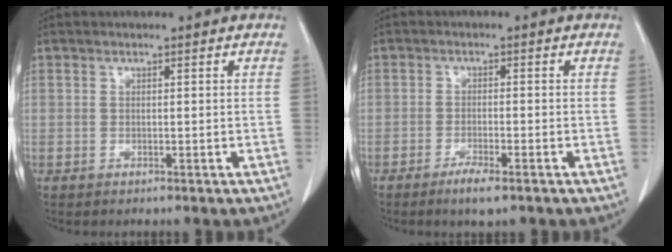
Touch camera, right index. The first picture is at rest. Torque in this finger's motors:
{"motor_torque": [0.33, -0.30, 0.08, 0.01]}